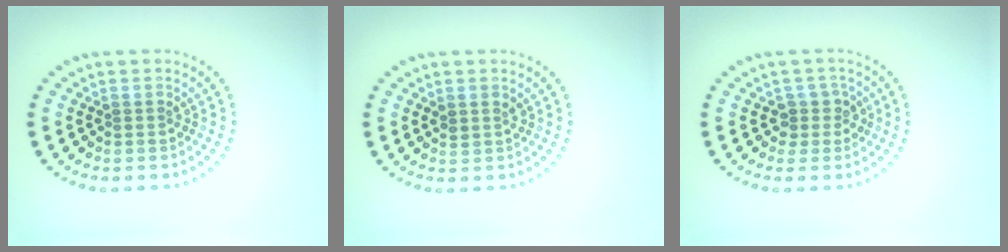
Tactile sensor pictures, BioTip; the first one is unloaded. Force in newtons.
{"total": 0.9, "press": 0.8, "slide": 0.4}
{"total": 1.9, "press": 1.5, "slide": 1.2}